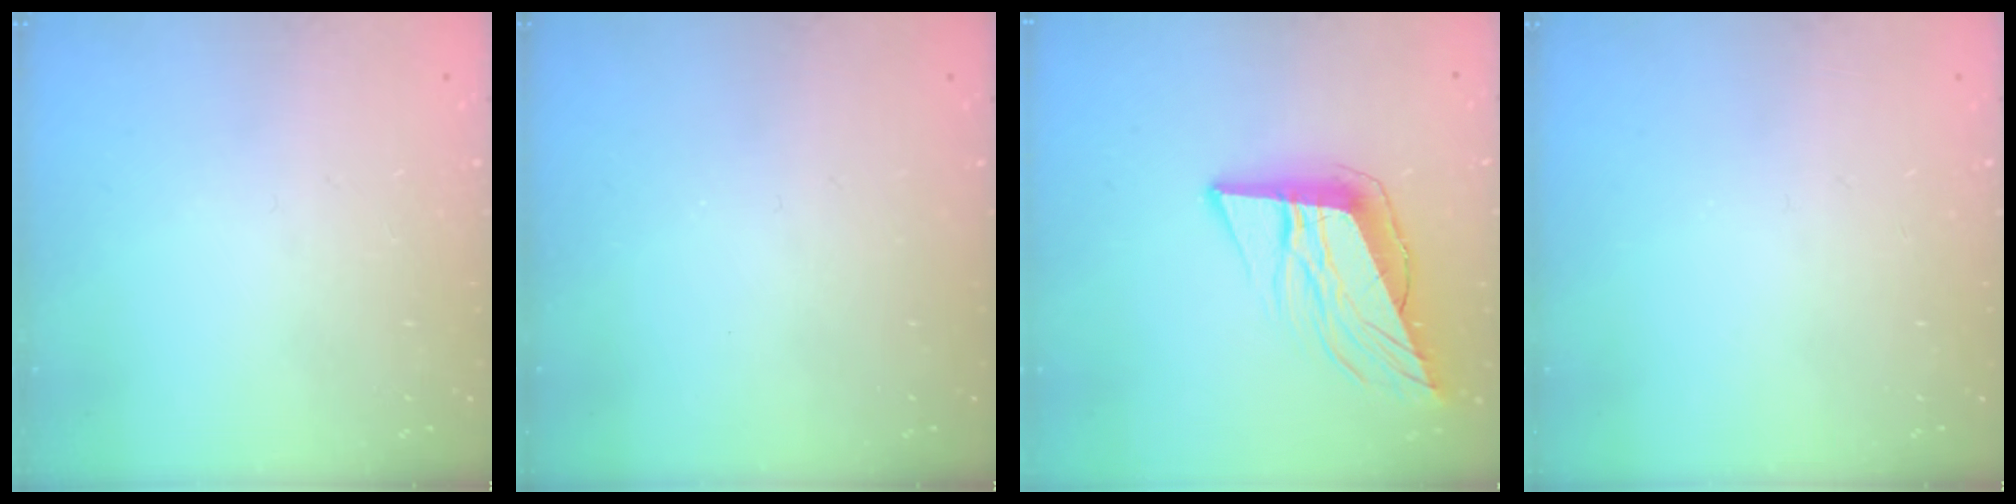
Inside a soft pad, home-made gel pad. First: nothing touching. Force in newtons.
{"total": 0.0}
{"total": 12.0, "press": 11.6, "slide": 3.3}
{"total": 0.0}